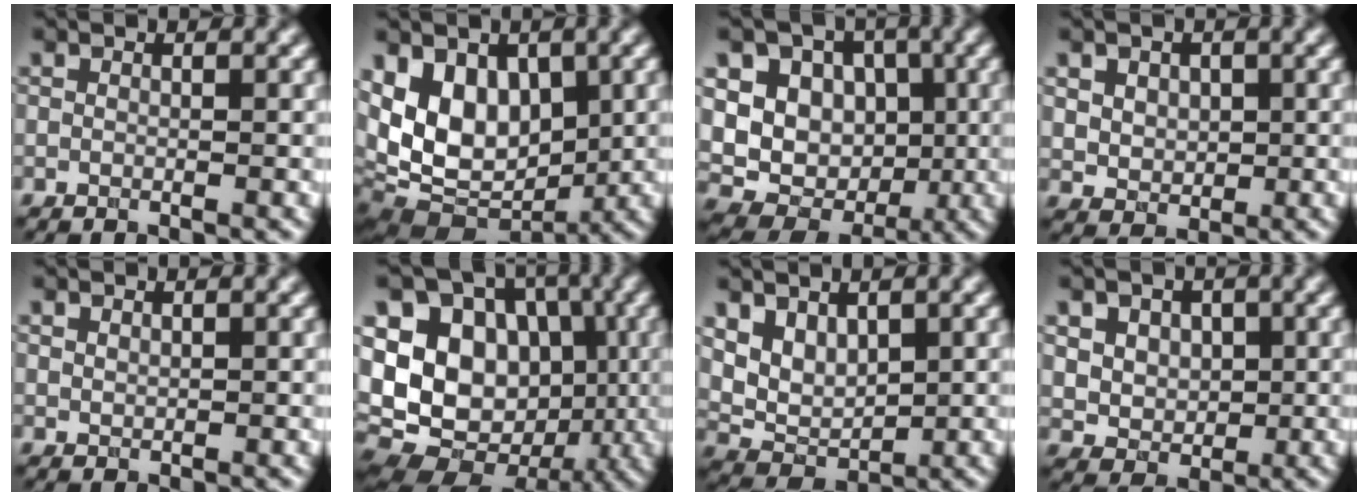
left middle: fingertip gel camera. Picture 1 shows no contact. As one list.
[{"total": 10.3, "force": [1.1, 6.9, 7.6], "torque": [-0.110, 0.001, 0.019]}, {"total": 13.4, "force": [2.2, 11.6, 6.4], "torque": [-0.121, 0.037, 0.025]}, {"total": 3.4, "force": [1.3, 2.7, 1.8], "torque": [-0.047, 0.004, 0.029]}, {"total": 0.7, "force": [0.5, 0.4, 0.2], "torque": [-0.005, 0.000, 0.014]}, {"total": 12.9, "force": [0.2, 10.3, 7.9], "torque": [-0.140, 0.007, -0.008]}, {"total": 3.5, "force": [1.7, 2.3, 2.1], "torque": [-0.044, -0.013, 0.034]}, {"total": 4.9, "force": [1.7, 4.0, 2.3], "torque": [-0.046, 0.006, 0.032]}]